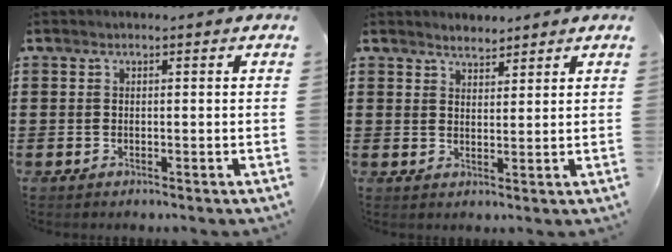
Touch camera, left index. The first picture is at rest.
{"total": 2.1, "force": [2.1, 0.5, 0.0], "torque": [-0.005, 0.000, 0.041]}